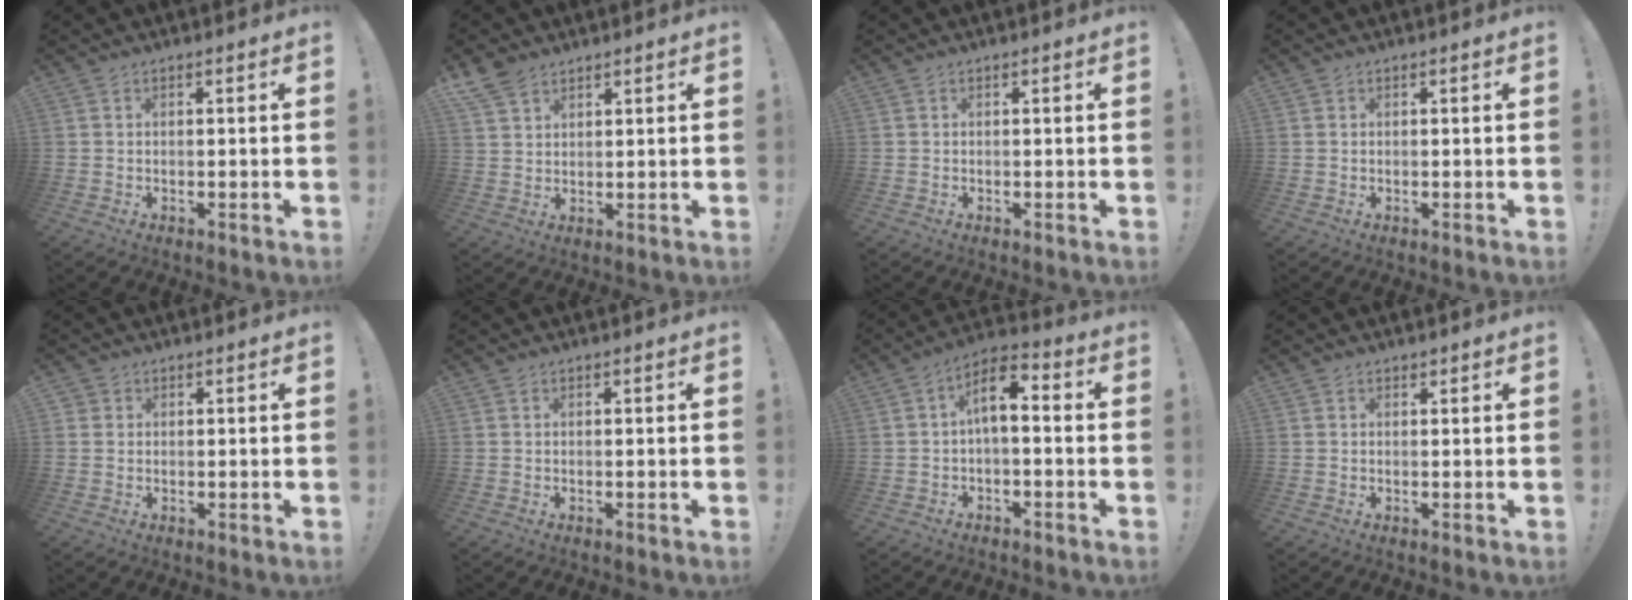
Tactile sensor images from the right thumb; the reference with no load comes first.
{"total": 5.9, "force": [4.5, 3.0, 2.3], "torque": [-0.044, -0.019, 0.087]}
{"total": 0.0}
{"total": 0.0}
{"total": 1.4, "force": [0.6, 1.2, 0.3], "torque": [0.002, -0.004, 0.010]}
{"total": 0.0}
{"total": 8.2, "force": [0.2, 3.8, 7.3], "torque": [-0.120, 0.010, 0.006]}
{"total": 0.8, "force": [0.6, 0.4, 0.2], "torque": [-0.002, -0.001, 0.012]}